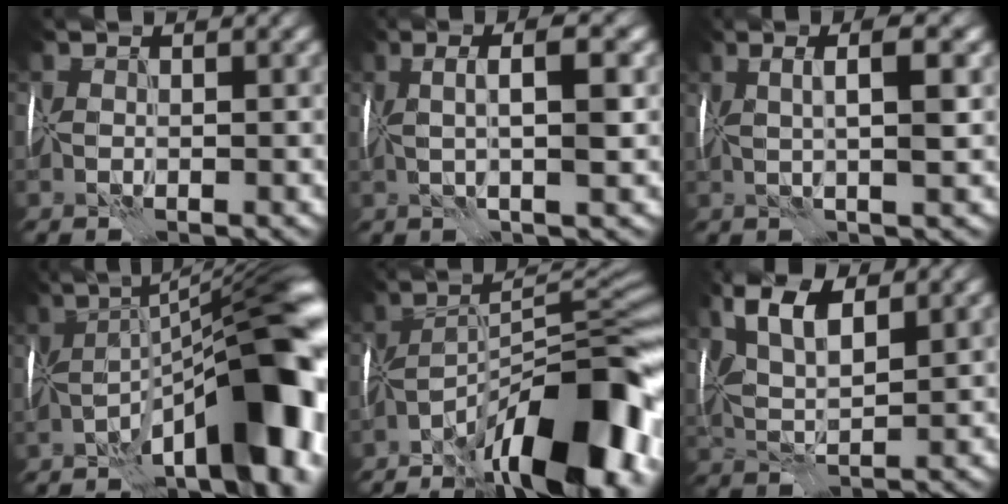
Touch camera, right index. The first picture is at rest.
{"total": 4.4, "force": [0.7, 0.5, 4.4], "torque": [-0.070, 0.005, 0.007]}
{"total": 4.4, "force": [0.9, 0.6, 4.3], "torque": [-0.063, 0.006, 0.009]}
{"total": 14.6, "force": [-5.0, 4.2, 13.1], "torque": [-0.164, 0.008, -0.085]}
{"total": 14.5, "force": [-8.8, 4.1, 10.8], "torque": [-0.156, 0.005, -0.153]}
{"total": 6.0, "force": [2.7, 2.4, 4.8], "torque": [-0.096, 0.006, 0.047]}